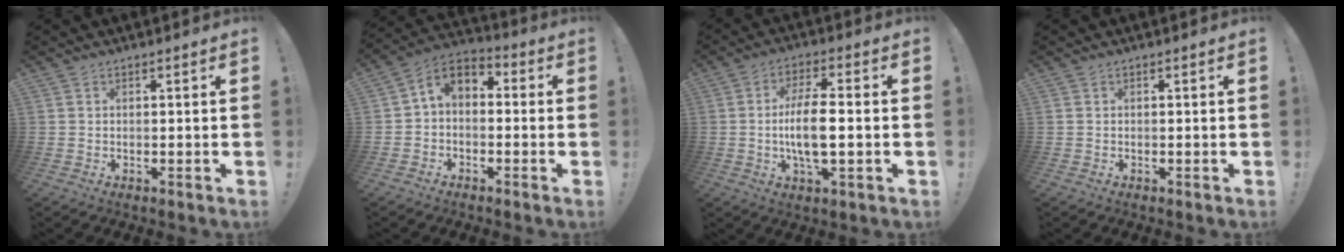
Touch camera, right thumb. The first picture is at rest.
{"total": 5.6, "force": [-0.7, 4.2, 3.6], "torque": [-0.074, 0.013, -0.008]}
{"total": 10.7, "force": [-1.1, 3.3, 10.1], "torque": [-0.196, -0.004, -0.025]}
{"total": 0.0}